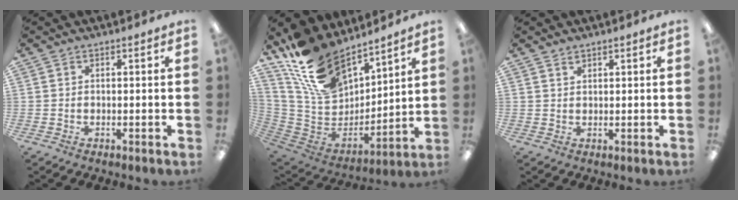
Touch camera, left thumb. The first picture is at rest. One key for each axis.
{"total": 20.1, "fx": 14.6, "fy": 10.4, "fz": 9.1, "tx": -0.190, "ty": -0.083, "tz": 0.275}
{"total": 1.5, "fx": 1.3, "fy": 0.5, "fz": 0.5, "tx": -0.004, "ty": -0.004, "tz": 0.023}